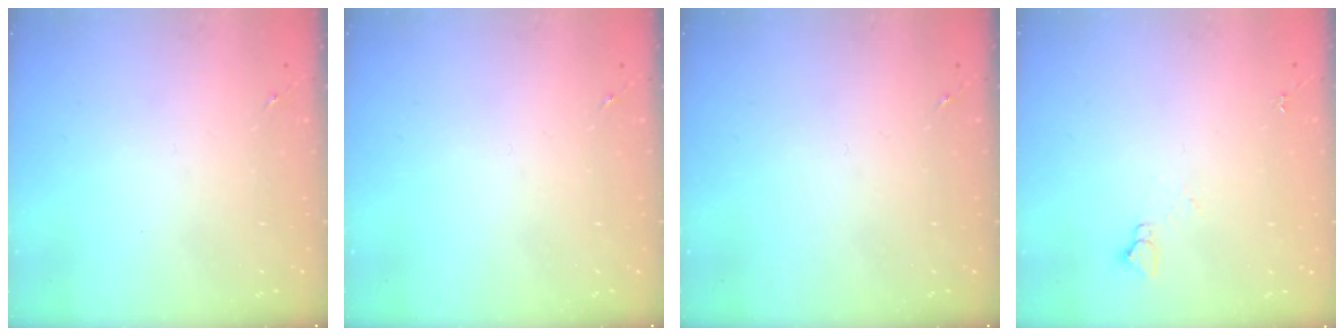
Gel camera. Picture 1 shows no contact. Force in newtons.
{"total": 0.0}
{"total": 0.0}
{"total": 3.1, "press": 3.1, "slide": 0.3}